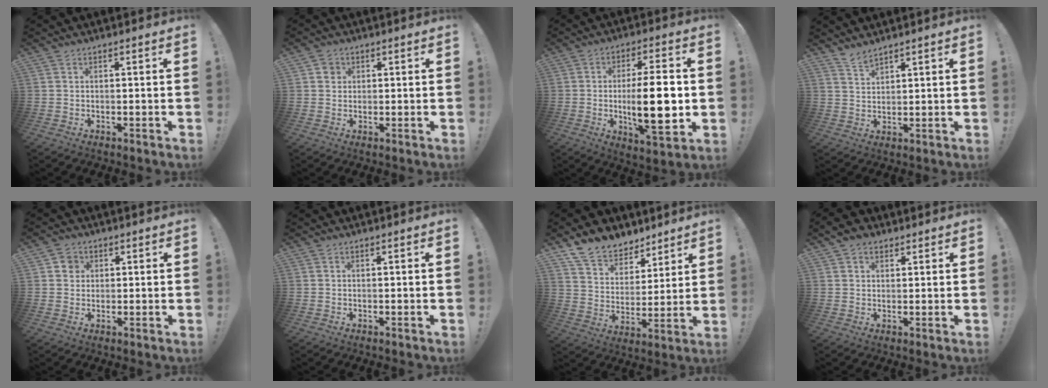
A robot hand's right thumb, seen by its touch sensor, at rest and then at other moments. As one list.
[{"total": 2.6, "force": [0.7, 2.4, 0.7], "torque": [-0.004, 0.003, 0.011]}, {"total": 17.9, "force": [-1.0, 4.9, 17.2], "torque": [-0.276, -0.012, -0.021]}, {"total": 3.8, "force": [3.5, 1.0, 1.3], "torque": [-0.018, -0.024, 0.062]}, {"total": 3.8, "force": [1.0, 3.5, 1.1], "torque": [-0.009, 0.005, 0.016]}, {"total": 0.0}, {"total": 12.1, "force": [9.9, 6.5, 2.5], "torque": [-0.054, -0.077, 0.190]}, {"total": 4.1, "force": [2.5, 3.0, 1.5], "torque": [-0.015, -0.011, 0.045]}]